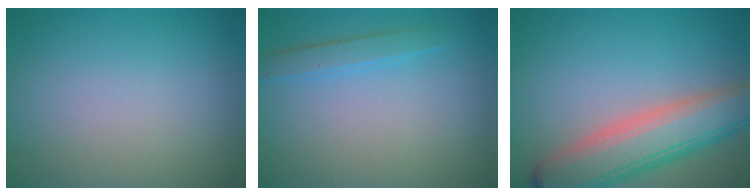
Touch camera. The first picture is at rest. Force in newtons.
{"total": 1.7, "press": 1.7, "slide": 0.1}
{"total": 7.9, "press": 7.9, "slide": 0.6}